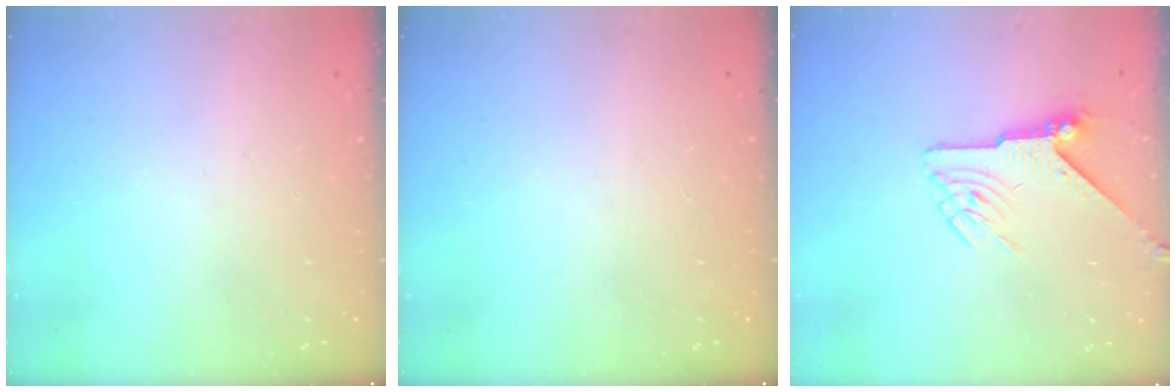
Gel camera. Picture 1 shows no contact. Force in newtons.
{"total": 0.0}
{"total": 6.1, "press": 6.1, "slide": 0.5}